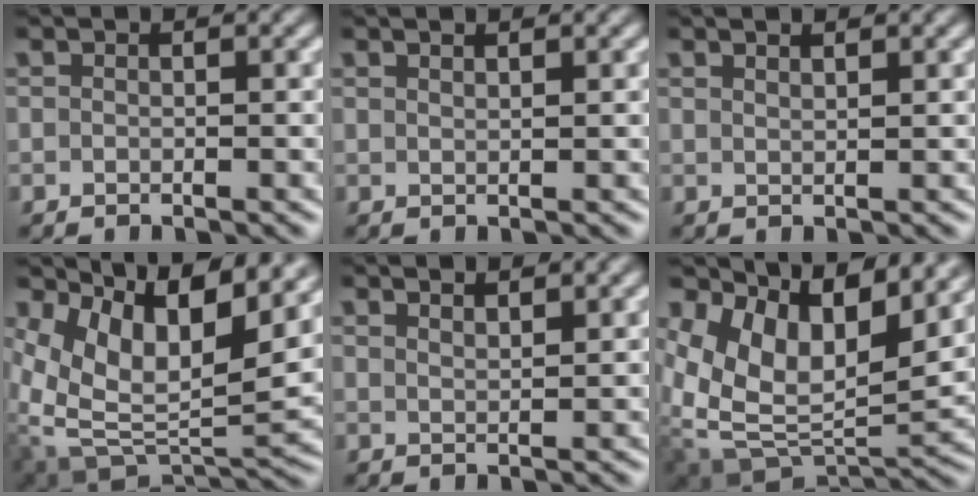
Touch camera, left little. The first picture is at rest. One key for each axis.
{"total": 1.2, "fx": 1.0, "fy": -0.4, "fz": 0.5, "tx": -0.005, "ty": -0.004, "tz": 0.022}
{"total": 1.5, "fx": 1.3, "fy": -0.4, "fz": 0.5, "tx": -0.007, "ty": -0.005, "tz": 0.028}
{"total": 12.3, "fx": 0.7, "fy": 8.1, "fz": 9.2, "tx": -0.161, "ty": -0.038, "tz": 0.024}
{"total": 2.3, "fx": 2.1, "fy": -0.1, "fz": 0.9, "tx": -0.011, "ty": -0.005, "tz": 0.041}
{"total": 13.0, "fx": 1.2, "fy": 9.4, "fz": 8.9, "tx": -0.173, "ty": -0.035, "tz": 0.029}